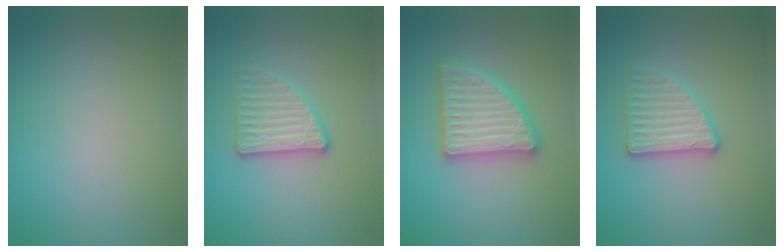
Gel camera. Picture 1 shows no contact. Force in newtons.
{"total": 2.8, "press": 2.7, "slide": 0.7}
{"total": 5.0, "press": 4.9, "slide": 0.8}
{"total": 2.9, "press": 2.8, "slide": 0.7}